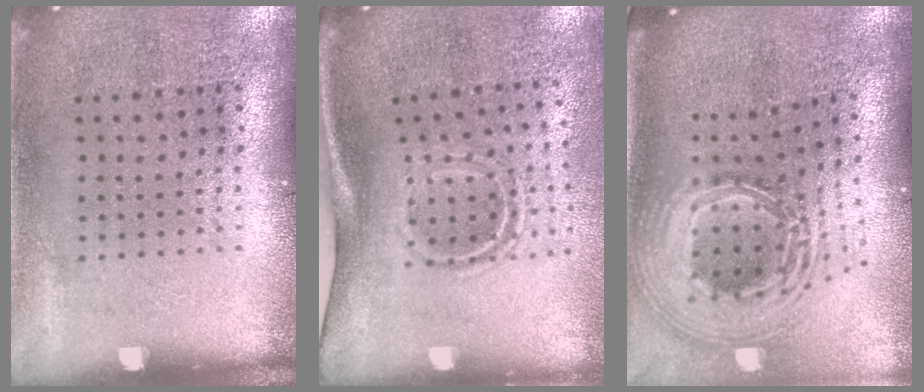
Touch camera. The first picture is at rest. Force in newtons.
{"total": 1.9, "press": 1.1, "slide": 1.5}
{"total": 2.9, "press": 2.0, "slide": 2.1}